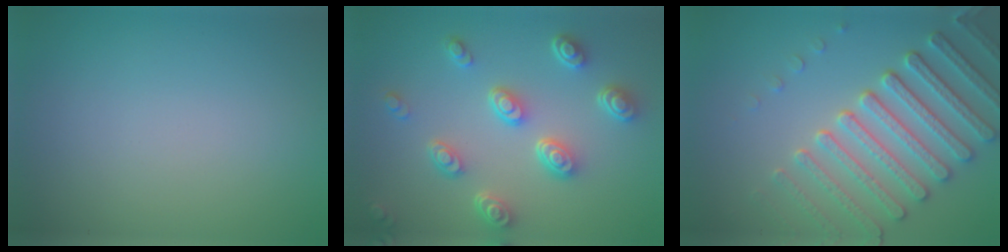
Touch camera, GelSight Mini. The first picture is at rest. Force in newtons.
{"total": 5.0, "press": 3.9, "slide": 3.1}
{"total": 5.9, "press": 5.3, "slide": 2.6}